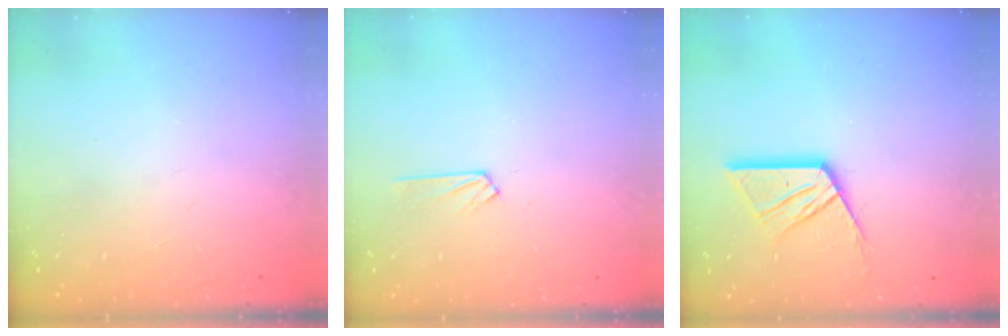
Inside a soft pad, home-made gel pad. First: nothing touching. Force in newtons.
{"total": 4.9, "press": 4.8, "slide": 0.6}
{"total": 12.2, "press": 12.2, "slide": 1.2}